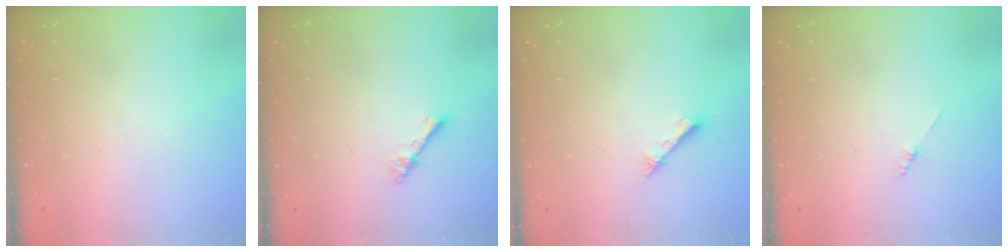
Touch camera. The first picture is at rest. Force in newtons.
{"total": 1.8, "press": 1.8, "slide": 0.1}
{"total": 1.6, "press": 1.6, "slide": 0.2}
{"total": 1.3, "press": 1.3, "slide": 0.3}